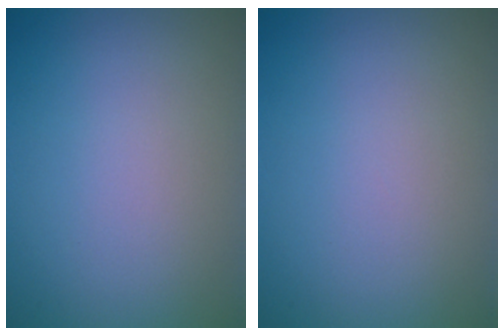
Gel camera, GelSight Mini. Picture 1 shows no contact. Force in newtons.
{"total": 0.0}